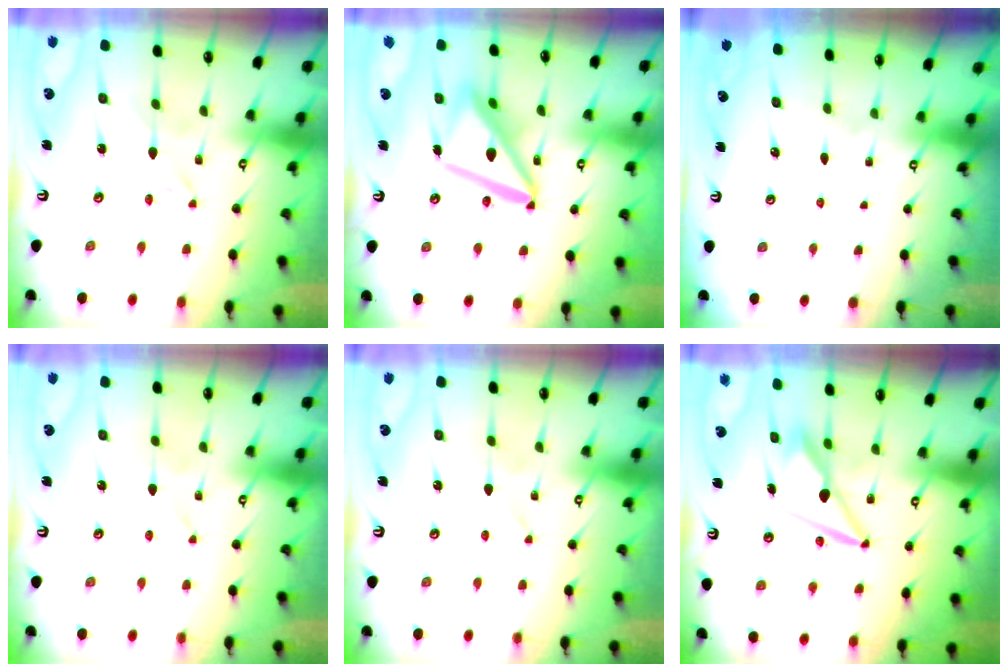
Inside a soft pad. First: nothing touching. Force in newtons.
{"total": 16.2, "press": 16.1, "slide": 1.8}
{"total": 0.0}
{"total": 0.0}
{"total": 0.0}
{"total": 9.8, "press": 9.8, "slide": 1.2}